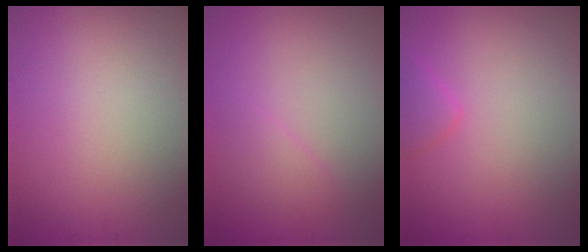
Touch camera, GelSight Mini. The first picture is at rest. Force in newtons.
{"total": 1.3, "press": 1.3, "slide": 0.1}
{"total": 1.7, "press": 1.7, "slide": 0.1}